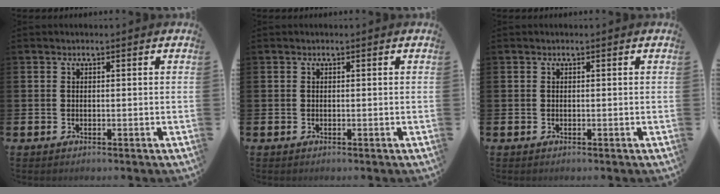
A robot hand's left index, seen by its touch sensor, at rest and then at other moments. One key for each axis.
{"total": 0.0}
{"total": 0.0}